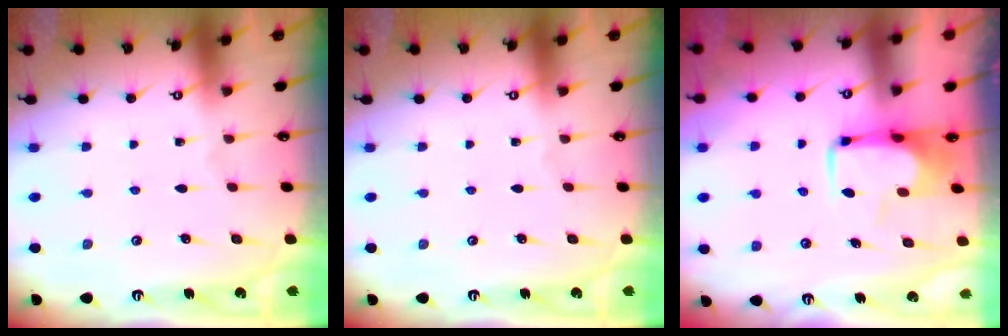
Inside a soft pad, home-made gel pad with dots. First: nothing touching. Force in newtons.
{"total": 0.0}
{"total": 2.2, "press": 2.1, "slide": 0.7}